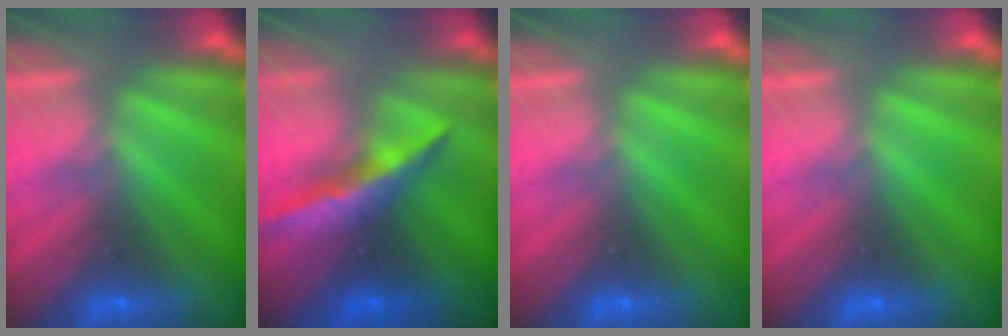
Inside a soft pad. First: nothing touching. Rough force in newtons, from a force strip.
{"total": 7.0}
{"total": 0.0}
{"total": 0.0}